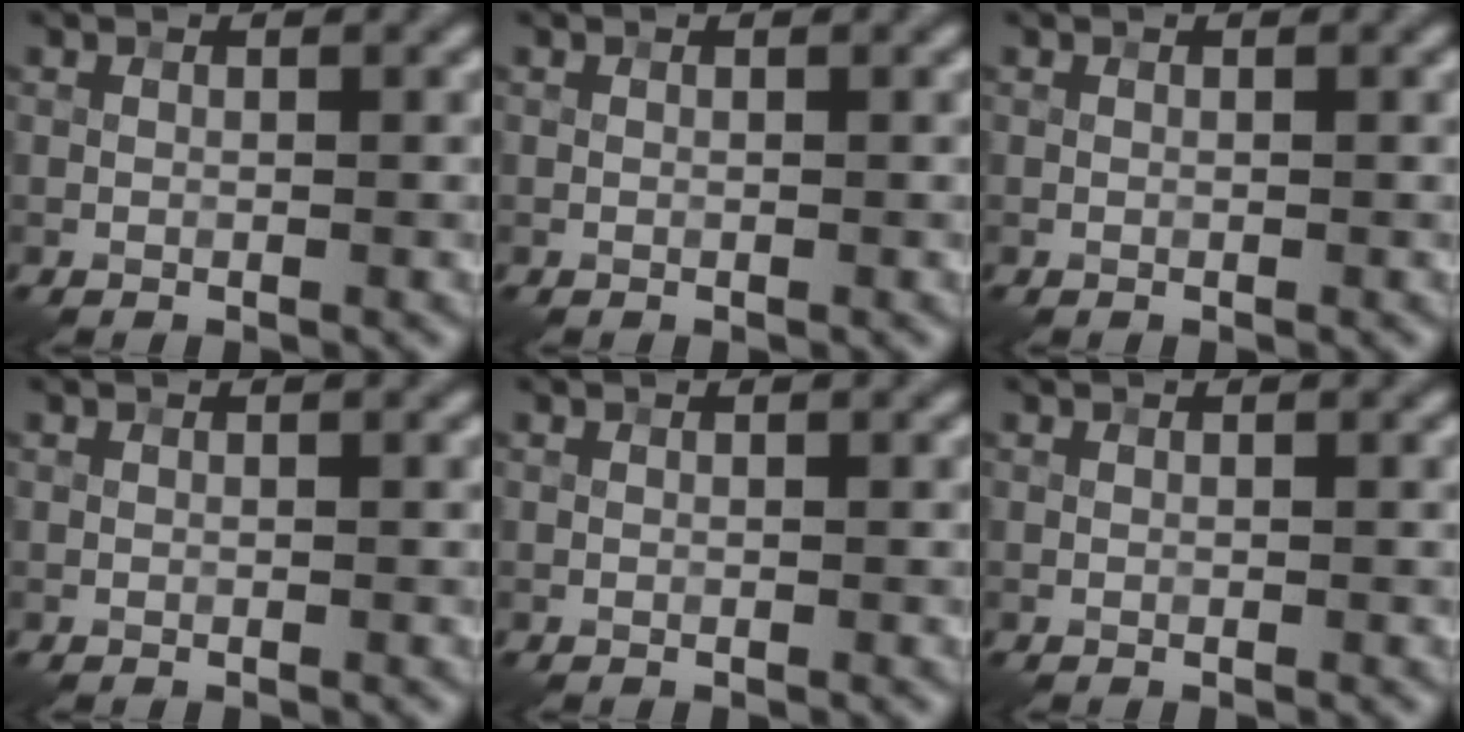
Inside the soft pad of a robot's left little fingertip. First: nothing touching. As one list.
[{"total": 0.0}, {"total": 0.0}, {"total": 0.0}, {"total": 0.0}, {"total": 0.0}]